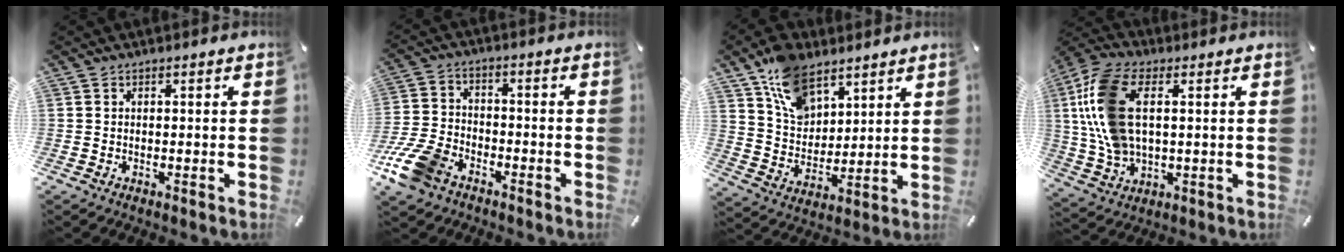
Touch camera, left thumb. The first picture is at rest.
{"total": 11.4, "force": [-7.2, 6.8, 5.6], "torque": [-0.128, 0.033, -0.136]}
{"total": 12.3, "force": [8.1, 7.8, 5.1], "torque": [-0.106, -0.035, 0.158]}
{"total": 14.8, "force": [2.6, 9.1, 11.3], "torque": [-0.266, 0.004, 0.049]}